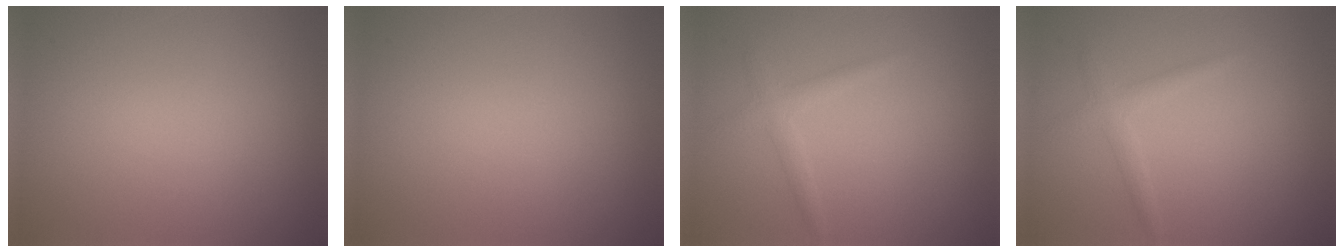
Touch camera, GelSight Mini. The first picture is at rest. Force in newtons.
{"total": 0.0}
{"total": 1.5, "press": 1.5, "slide": 0.0}
{"total": 1.5, "press": 1.5, "slide": 0.0}